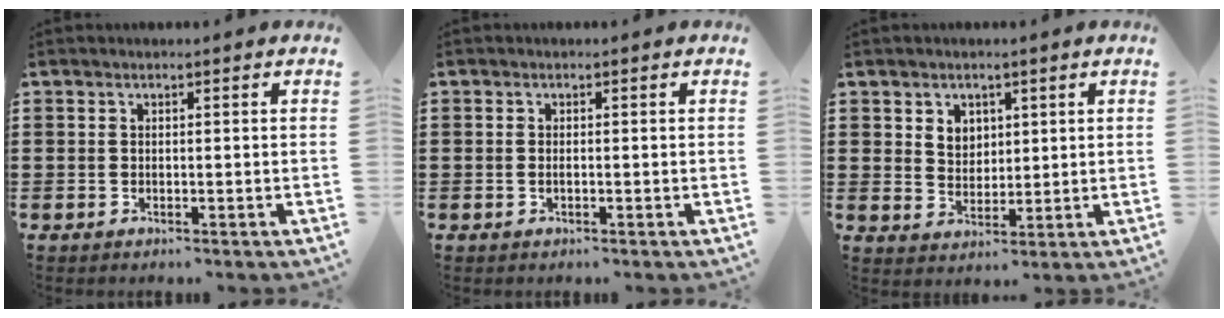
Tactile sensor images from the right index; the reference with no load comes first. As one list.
[{"total": 0.6, "force": [-0.2, 0.0, 0.5], "torque": [-0.011, -0.005, -0.002]}, {"total": 3.4, "force": [2.0, 2.7, 0.7], "torque": [-0.017, 0.007, 0.035]}]